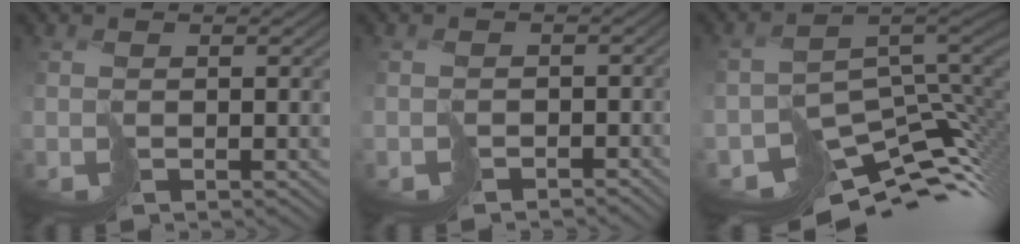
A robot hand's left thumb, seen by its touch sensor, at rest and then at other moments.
{"total": 2.4, "force": [-1.6, 1.8, 0.3], "torque": [0.008, -0.007, -0.029]}
{"total": 10.3, "force": [-5.1, 5.2, 7.2], "torque": [-0.133, -0.039, -0.049]}